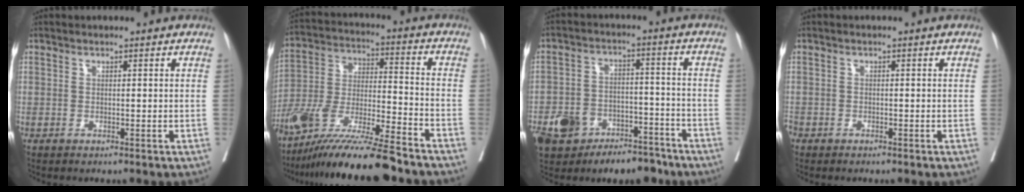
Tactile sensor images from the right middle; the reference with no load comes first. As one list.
[{"total": 19.0, "force": [-15.2, 0.9, 11.3], "torque": [-0.237, -0.034, -0.278]}, {"total": 10.1, "force": [-6.7, 6.5, 4.0], "torque": [-0.073, 0.019, -0.101]}, {"total": 2.1, "force": [-1.4, 1.4, 0.6], "torque": [-0.020, -0.002, -0.029]}]